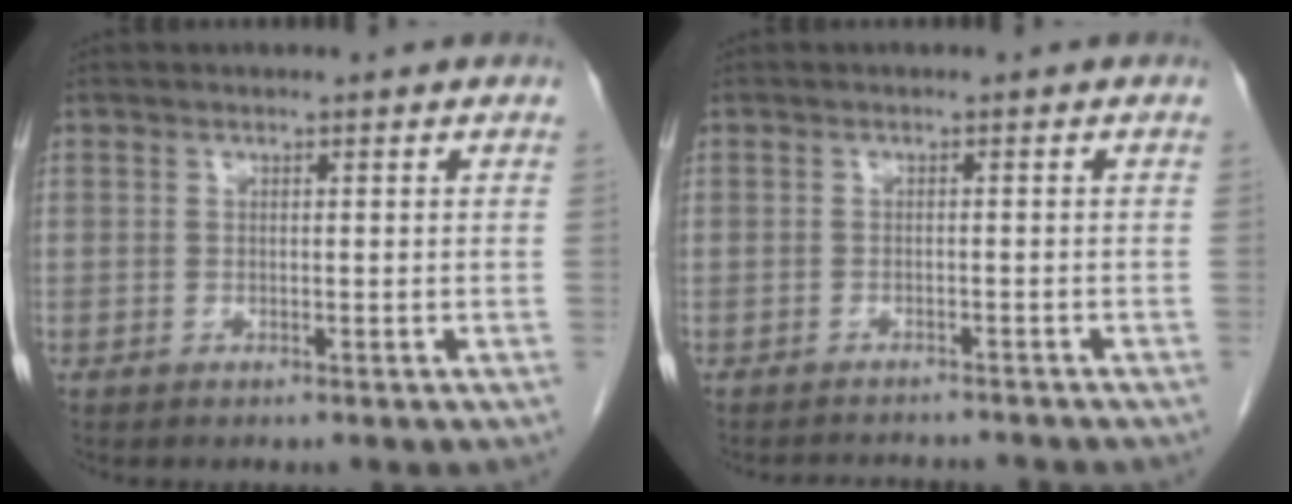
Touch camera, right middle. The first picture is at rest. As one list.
[{"total": 5.2, "force": [-5.0, 0.8, 0.8], "torque": [-0.006, -0.001, -0.066]}]